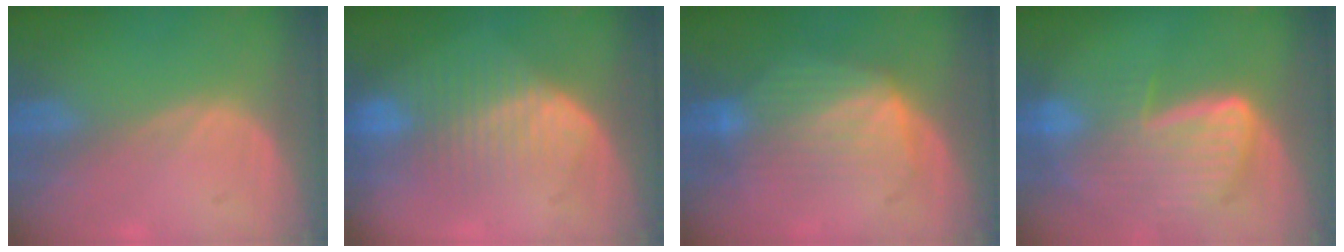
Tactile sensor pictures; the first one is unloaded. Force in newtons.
{"total": 8.2, "press": 7.5, "slide": 3.5}
{"total": 7.4, "press": 7.3, "slide": 1.4}
{"total": 9.1, "press": 8.0, "slide": 4.5}